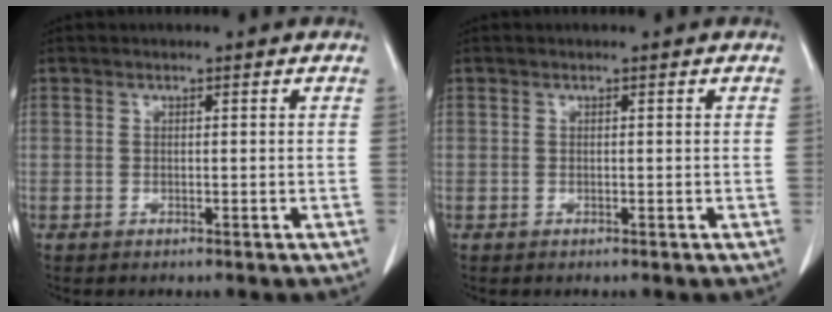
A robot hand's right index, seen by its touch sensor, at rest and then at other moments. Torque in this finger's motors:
{"motor_torque": [-0.06, -0.06, 0.08, 0.00]}